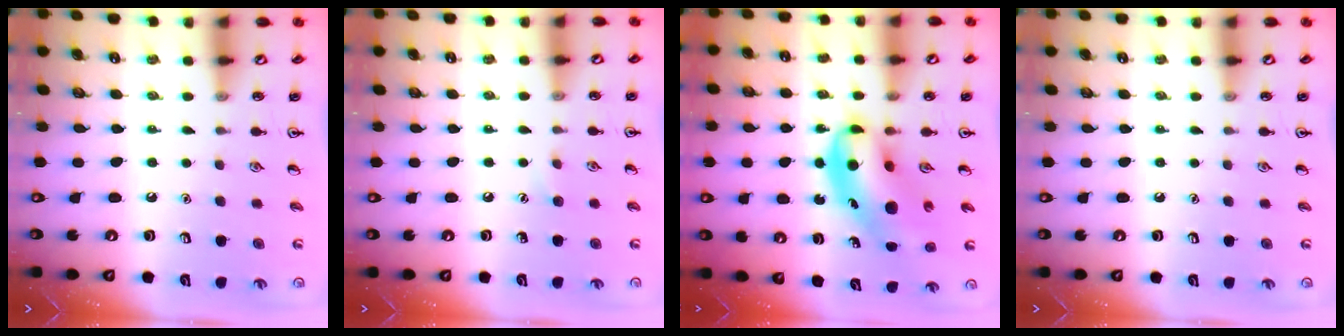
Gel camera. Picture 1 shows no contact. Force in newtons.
{"total": 3.8, "press": 3.6, "slide": 1.0}
{"total": 11.3, "press": 10.9, "slide": 3.1}
{"total": 0.0}